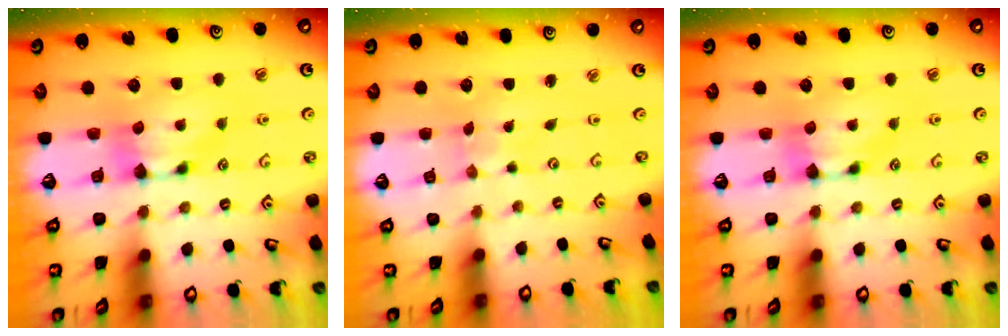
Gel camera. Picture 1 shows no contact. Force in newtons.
{"total": 5.0, "press": 5.0, "slide": 0.3}
{"total": 0.0}